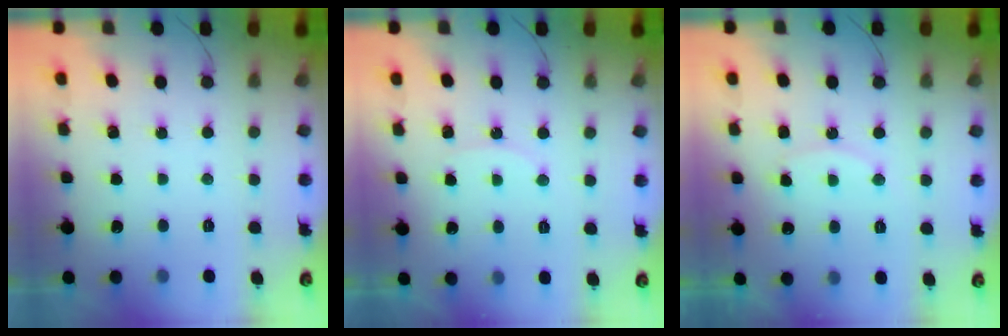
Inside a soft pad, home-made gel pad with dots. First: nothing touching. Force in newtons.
{"total": 5.6, "press": 5.6, "slide": 0.5}
{"total": 7.7, "press": 7.7, "slide": 0.4}